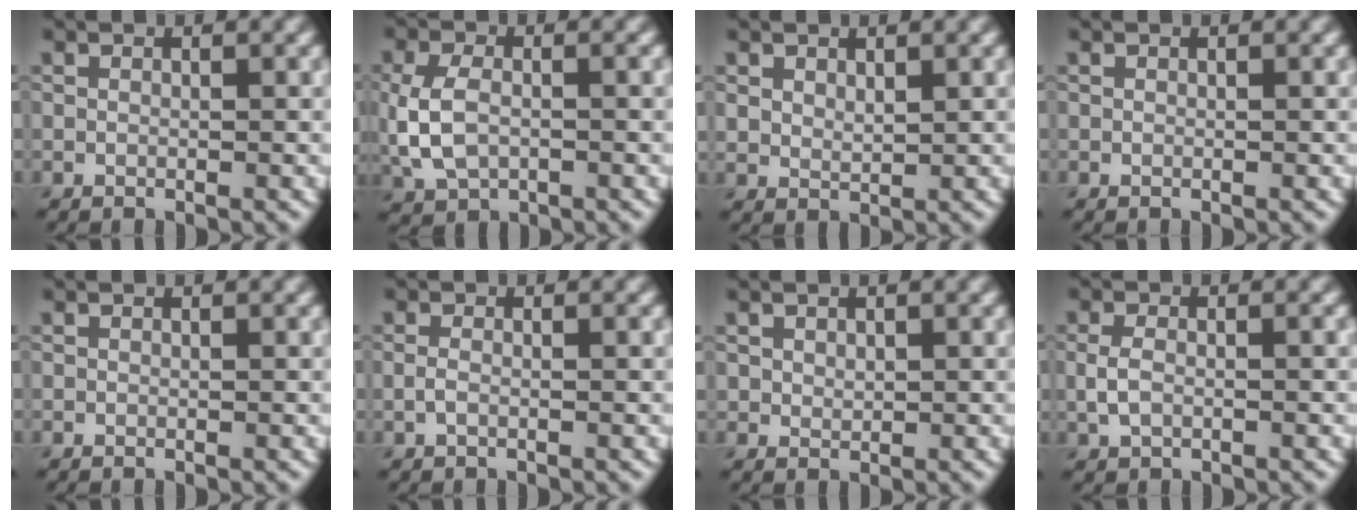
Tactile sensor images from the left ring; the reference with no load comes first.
{"total": 4.8, "force": [-0.5, 3.1, 3.7], "torque": [-0.088, -0.006, -0.010]}
{"total": 1.5, "force": [0.9, 0.9, 0.8], "torque": [-0.017, -0.003, 0.023]}
{"total": 0.0}
{"total": 0.0}
{"total": 1.1, "force": [-0.3, 0.5, 0.9], "torque": [-0.023, 0.000, -0.010]}
{"total": 0.9, "force": [0.4, 0.7, 0.3], "torque": [-0.006, -0.003, 0.011]}
{"total": 2.2, "force": [-0.3, 1.3, 1.8], "torque": [-0.043, -0.002, -0.007]}